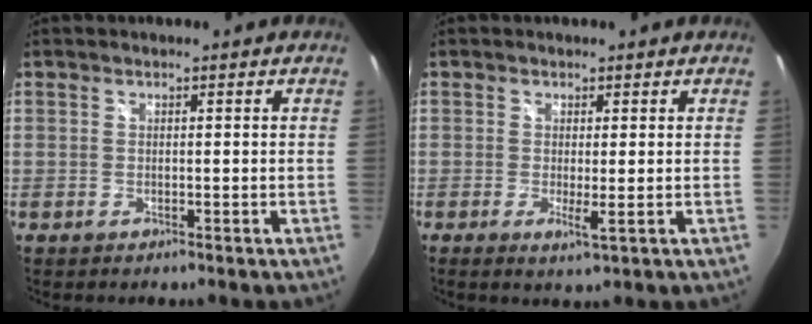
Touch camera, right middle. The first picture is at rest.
{"total": 2.4, "force": [-0.3, -0.1, 2.4], "torque": [-0.045, -0.008, -0.005]}